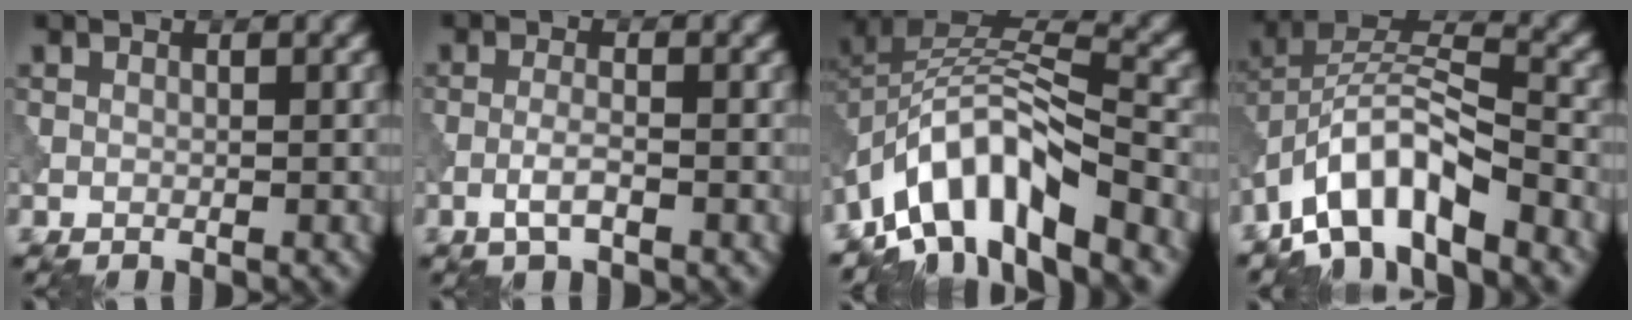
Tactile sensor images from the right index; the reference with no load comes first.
{"total": 1.9, "force": [-1.0, 0.4, 1.6], "torque": [-0.033, 0.004, -0.024]}
{"total": 10.5, "force": [-6.3, 4.1, 7.4], "torque": [-0.118, 0.006, -0.129]}
{"total": 8.2, "force": [-5.3, 2.8, 5.6], "torque": [-0.094, 0.012, -0.108]}